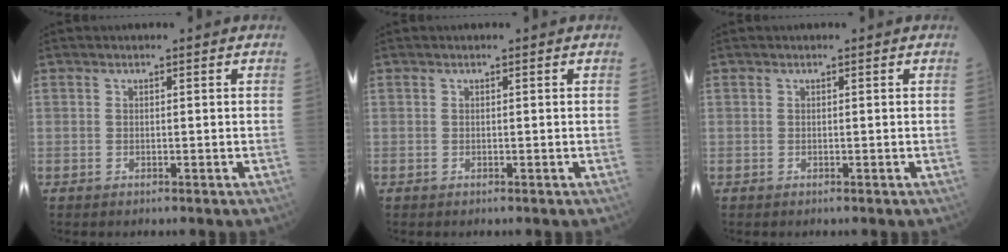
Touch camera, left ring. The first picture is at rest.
{"total": 0.0}
{"total": 0.0}